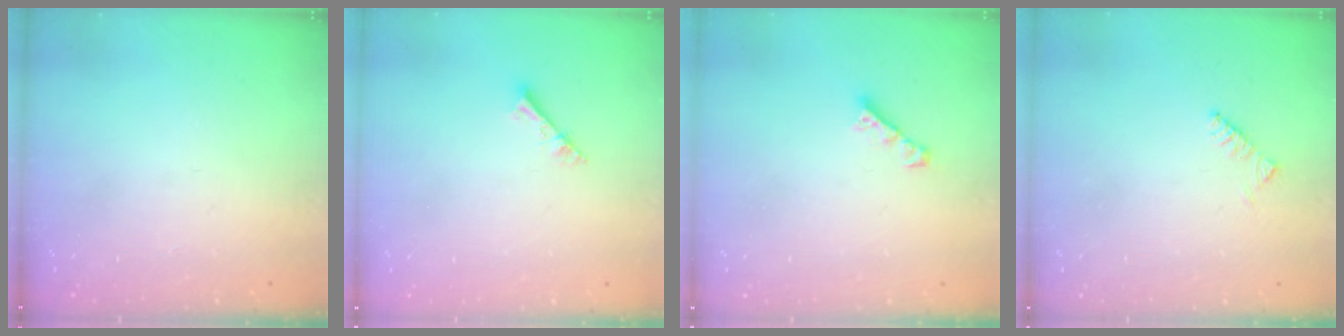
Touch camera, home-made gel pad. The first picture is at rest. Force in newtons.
{"total": 2.7, "press": 2.7, "slide": 0.3}
{"total": 3.0, "press": 3.0, "slide": 0.3}
{"total": 2.9, "press": 2.9, "slide": 0.5}